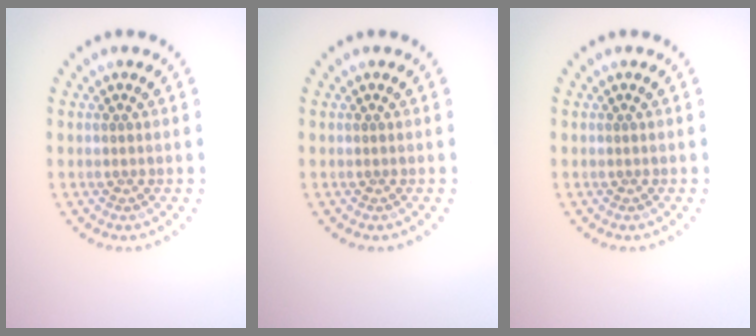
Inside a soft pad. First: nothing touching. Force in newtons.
{"total": 0.0}
{"total": 0.0}